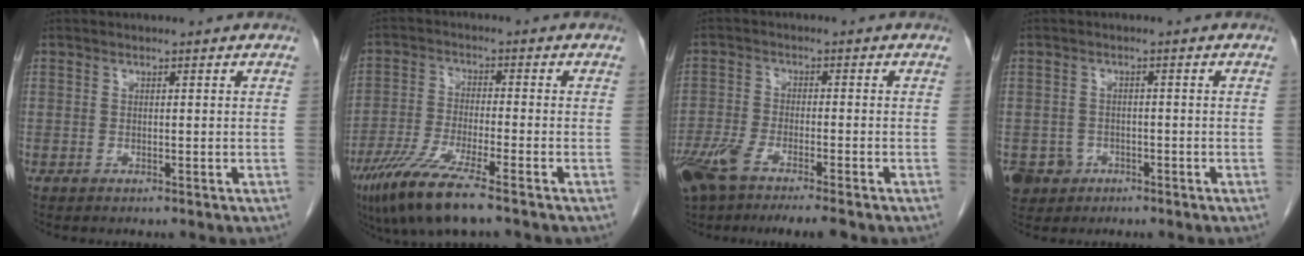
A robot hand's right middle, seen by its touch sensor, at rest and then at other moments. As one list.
[{"total": 9.7, "force": [-6.5, 0.6, 7.1], "torque": [-0.146, -0.028, -0.122]}, {"total": 11.0, "force": [-8.0, 1.9, 7.3], "torque": [-0.133, -0.014, -0.136]}, {"total": 5.6, "force": [-2.7, 4.8, 0.9], "torque": [-0.019, 0.006, -0.041]}]